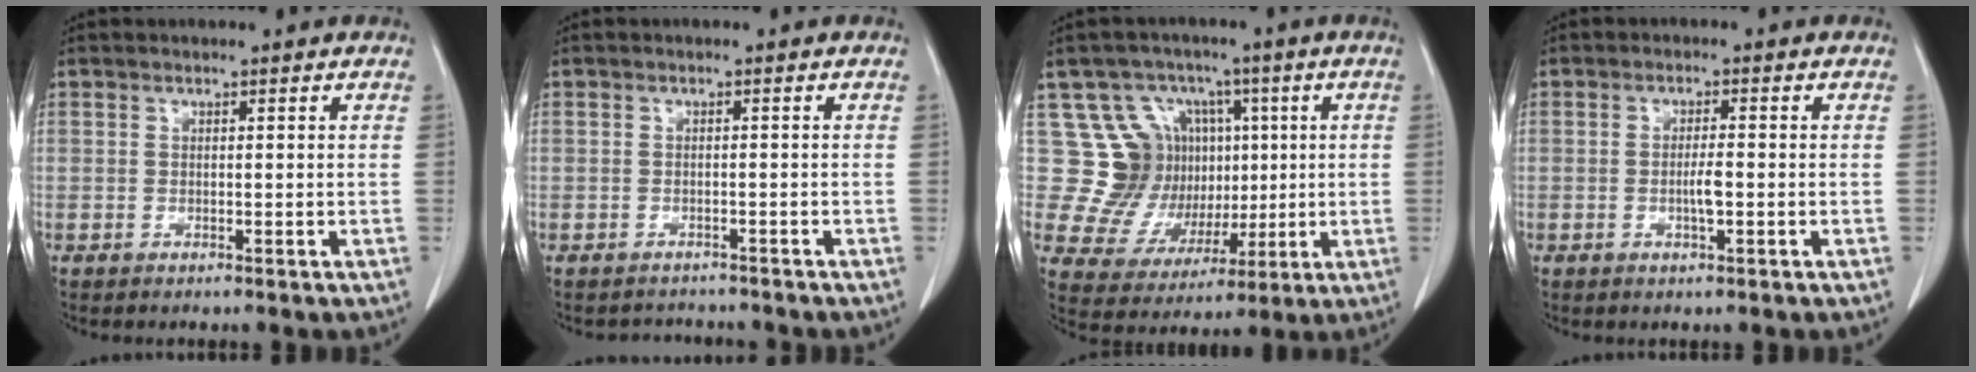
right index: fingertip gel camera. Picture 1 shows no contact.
{"total": 2.7, "force": [-2.4, 1.1, -0.4], "torque": [0.005, 0.002, -0.034]}
{"total": 11.9, "force": [2.9, 11.1, 3.4], "torque": [-0.049, 0.047, 0.068]}
{"total": 2.7, "force": [-0.5, 0.4, 2.6], "torque": [-0.051, -0.001, -0.008]}